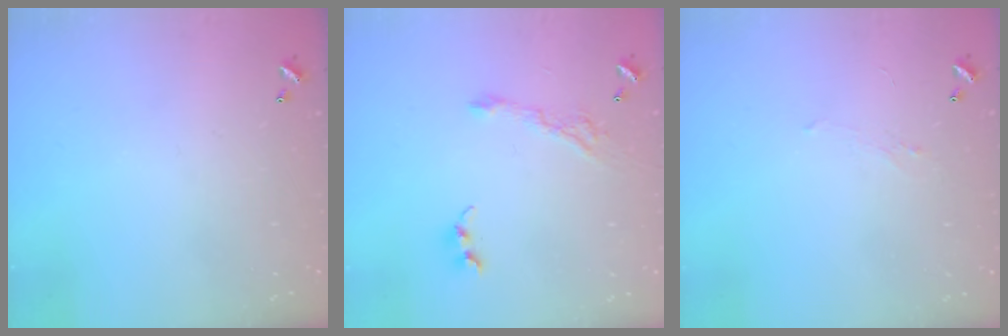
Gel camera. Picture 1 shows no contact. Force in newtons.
{"total": 5.7, "press": 5.6, "slide": 0.9}
{"total": 1.3, "press": 1.1, "slide": 0.7}